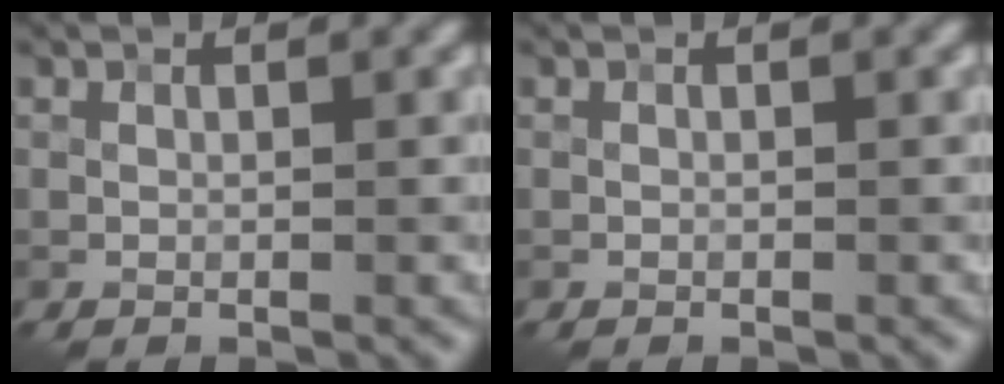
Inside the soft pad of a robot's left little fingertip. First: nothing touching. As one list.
[{"total": 0.0}]